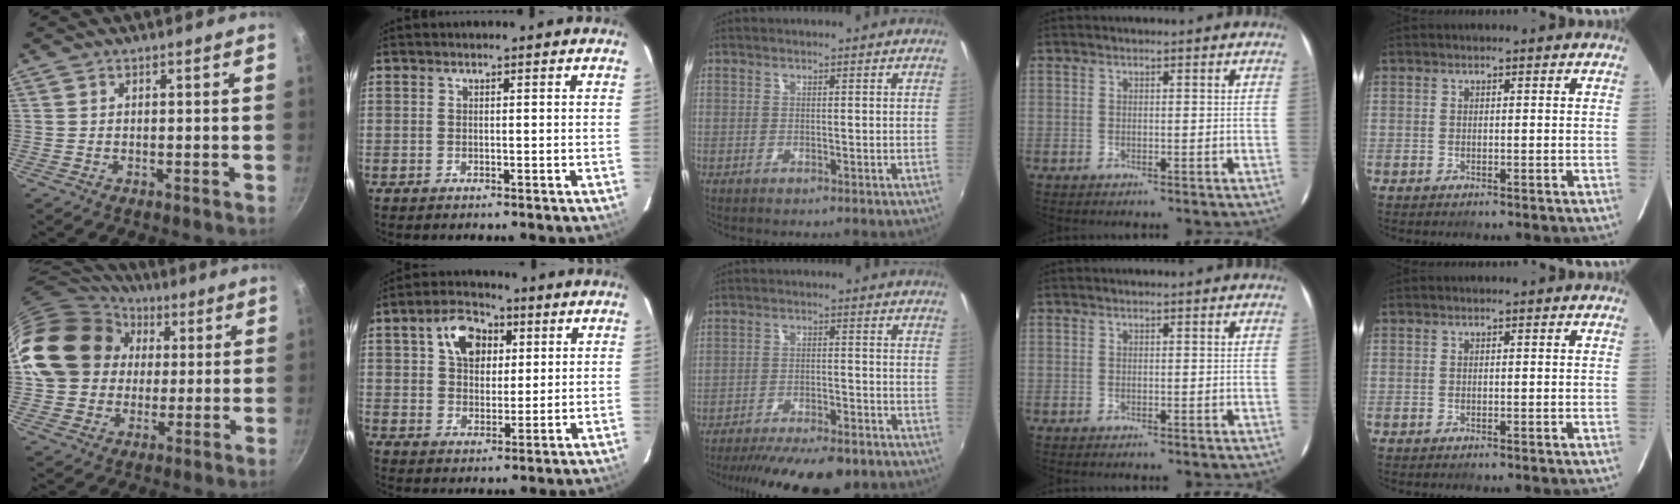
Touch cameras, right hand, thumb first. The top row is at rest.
{"thumb": {"total": 20.1, "force": [3.1, 17.5, 9.4], "torque": [-0.154, 0.036, 0.055]}, "index": {"total": 8.9, "force": [3.3, 6.2, 5.5], "torque": [-0.097, 0.025, 0.058]}, "middle": {"total": 16.5, "force": [-13.2, 4.6, 8.7], "torque": [-0.171, -0.036, -0.192]}}